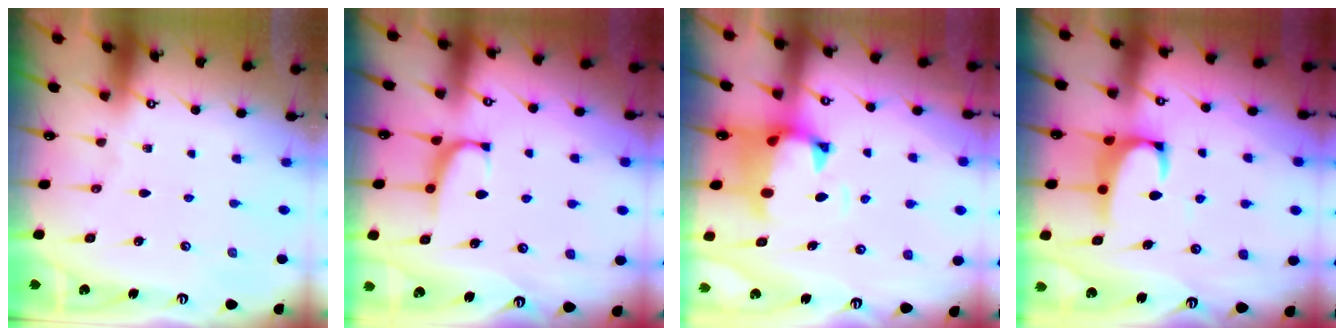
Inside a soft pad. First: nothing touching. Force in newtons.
{"total": 0.7, "press": 0.0, "slide": 0.7}
{"total": 1.6, "press": 1.2, "slide": 1.1}
{"total": 2.2, "press": 2.0, "slide": 0.9}